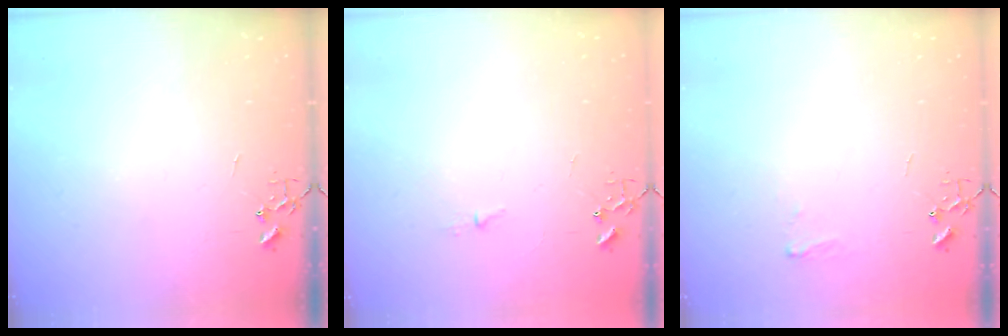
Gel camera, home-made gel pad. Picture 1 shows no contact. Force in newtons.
{"total": 3.1, "press": 3.1, "slide": 0.4}
{"total": 5.2, "press": 5.1, "slide": 0.6}